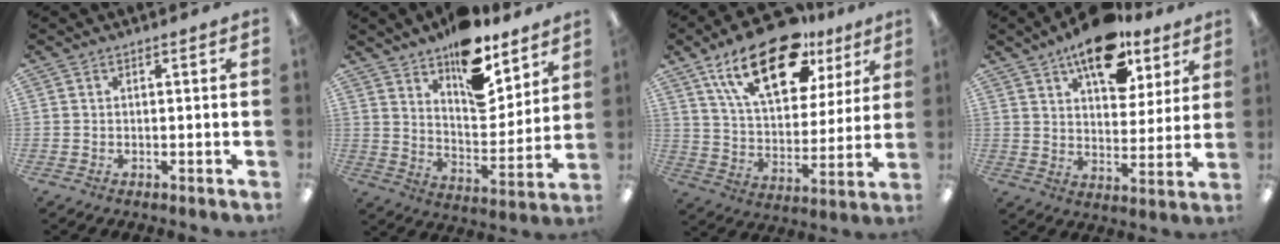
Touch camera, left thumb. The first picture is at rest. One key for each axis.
{"total": 15.1, "fx": 11.2, "fy": 6.6, "fz": 7.6, "tx": -0.104, "ty": -0.081, "tz": 0.196}
{"total": 22.2, "fx": 13.7, "fy": 10.7, "fz": 13.9, "tx": -0.227, "ty": -0.057, "tz": 0.234}
{"total": 15.9, "fx": 11.0, "fy": 7.7, "fz": 8.6, "tx": -0.120, "ty": -0.057, "tz": 0.188}